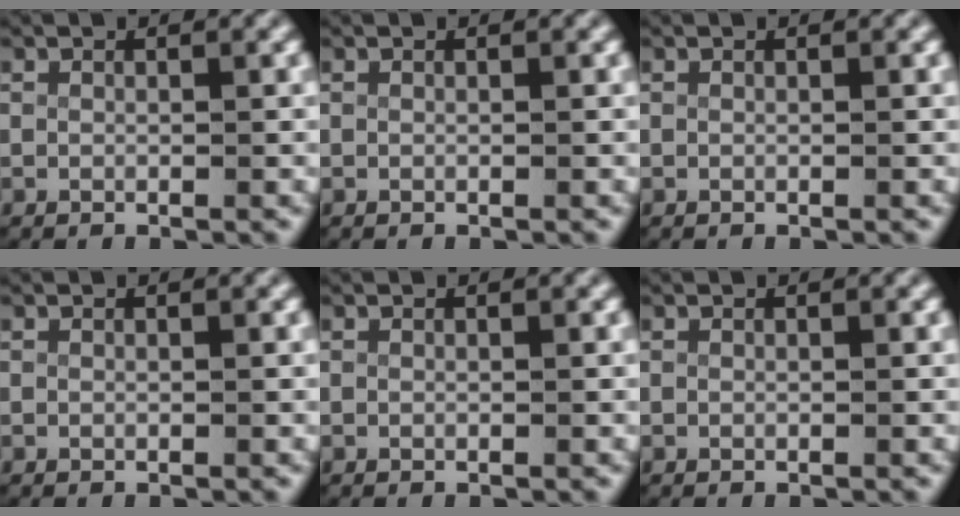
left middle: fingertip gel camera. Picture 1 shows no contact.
{"total": 0.0}
{"total": 0.0}
{"total": 0.0}
{"total": 0.0}
{"total": 0.0}